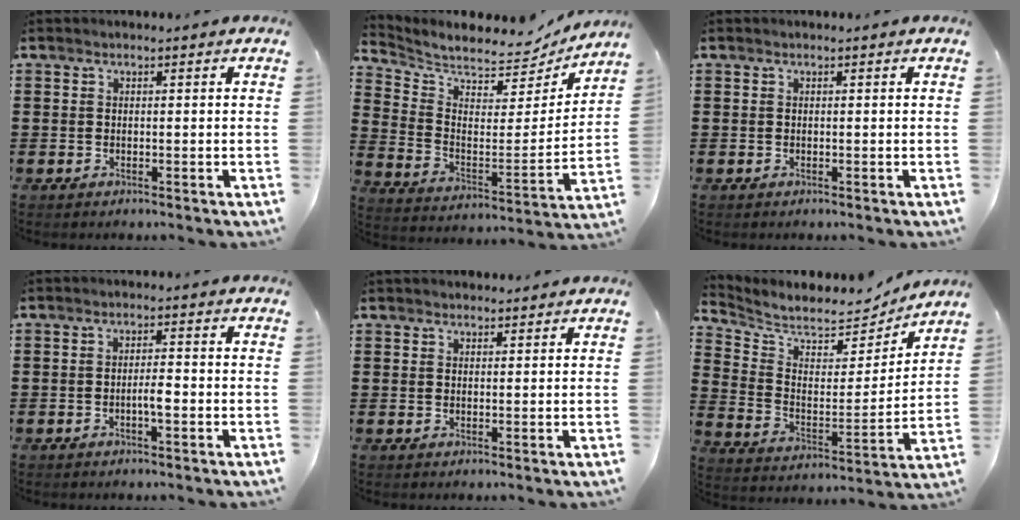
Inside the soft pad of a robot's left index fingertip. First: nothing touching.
{"total": 5.7, "force": [5.5, 0.9, 0.9], "torque": [-0.053, -0.053, 0.092]}
{"total": 0.0}
{"total": 2.6, "force": [-0.8, 0.5, 2.4], "torque": [-0.045, 0.004, -0.015]}
{"total": 1.4, "force": [1.3, 0.3, 0.1], "torque": [-0.004, 0.001, 0.026]}
{"total": 5.8, "force": [5.5, 1.4, 1.1], "torque": [-0.057, -0.047, 0.092]}